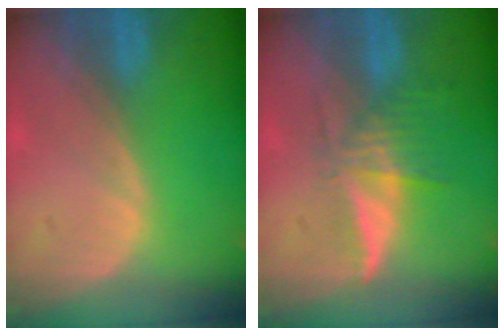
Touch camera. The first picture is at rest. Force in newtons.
{"total": 6.0, "press": 5.2, "slide": 2.9}